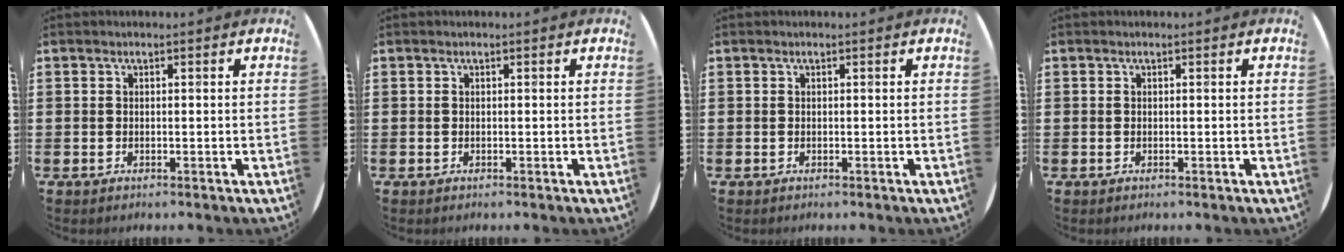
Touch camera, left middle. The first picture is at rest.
{"total": 0.0}
{"total": 0.0}
{"total": 0.0}